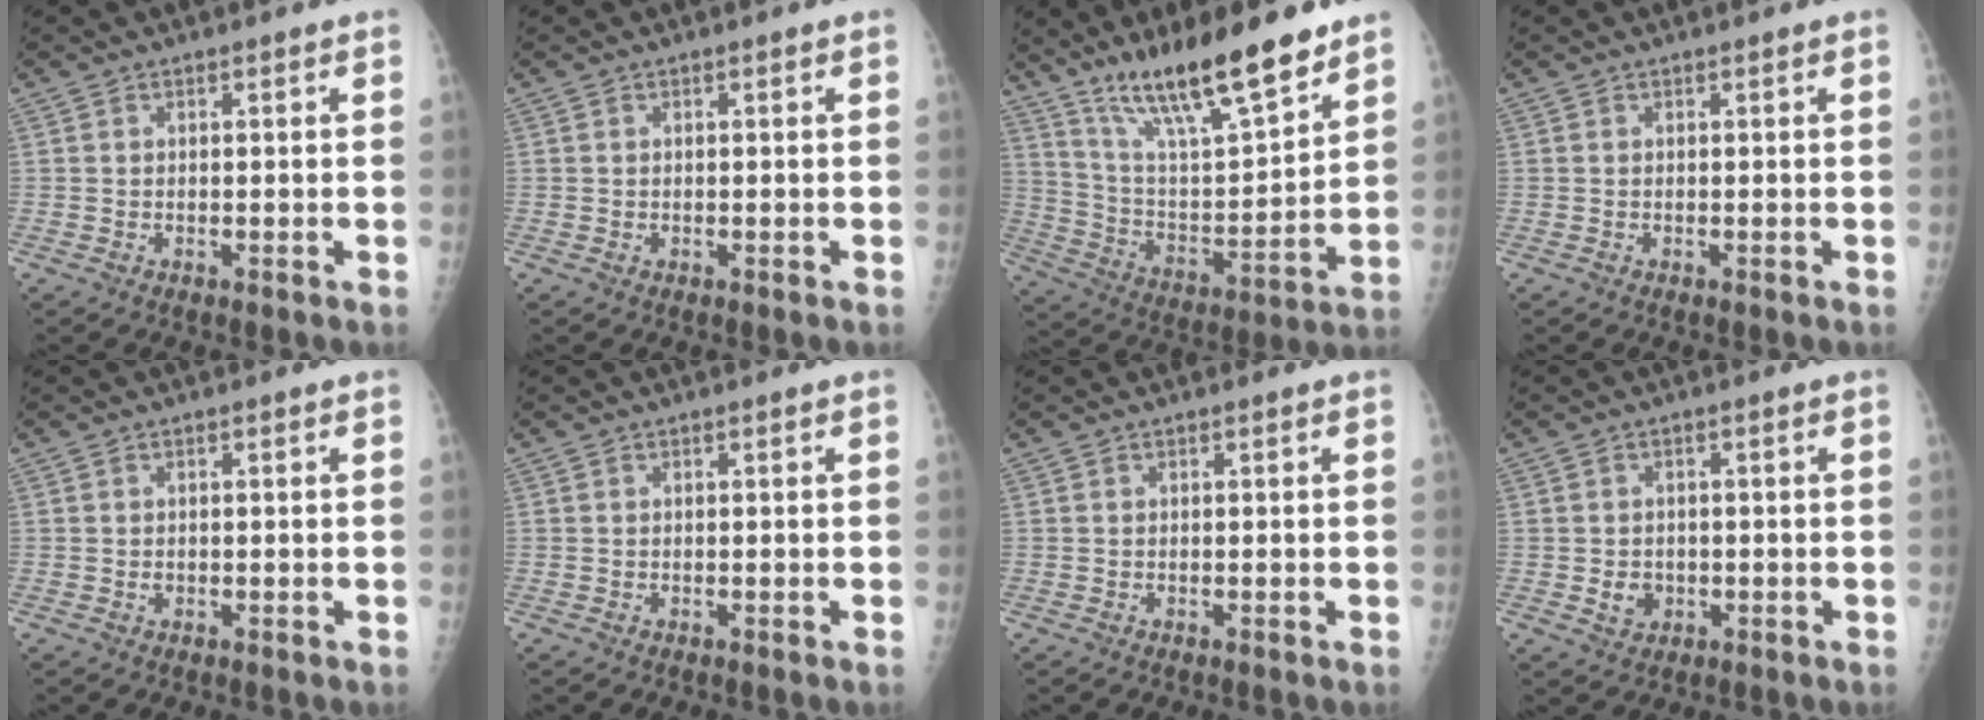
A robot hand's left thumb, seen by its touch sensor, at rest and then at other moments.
{"total": 0.0}
{"total": 20.7, "force": [15.0, 4.4, 13.5], "torque": [-0.206, -0.074, 0.267]}
{"total": 0.0}
{"total": 0.7, "force": [-0.1, 0.6, 0.4], "torque": [-0.004, 0.001, -0.002]}
{"total": 0.0}
{"total": 0.0}
{"total": 3.3, "force": [-0.6, 2.8, 1.6], "torque": [-0.014, 0.002, -0.003]}